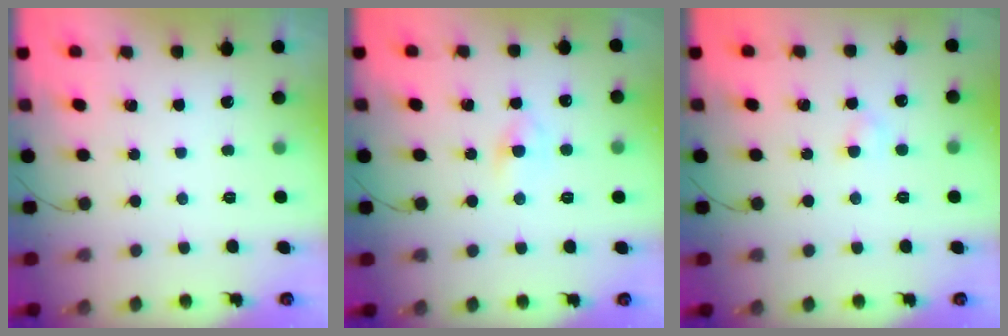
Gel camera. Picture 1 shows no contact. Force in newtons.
{"total": 3.7, "press": 3.6, "slide": 1.0}
{"total": 2.3, "press": 2.1, "slide": 0.8}